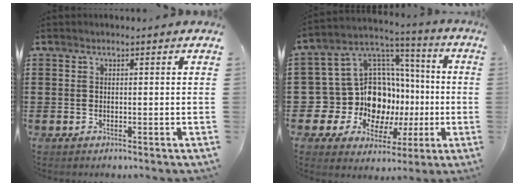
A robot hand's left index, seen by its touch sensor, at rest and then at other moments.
{"total": 13.6, "force": [-2.8, 12.5, 4.7], "torque": [-0.125, -0.012, -0.032]}